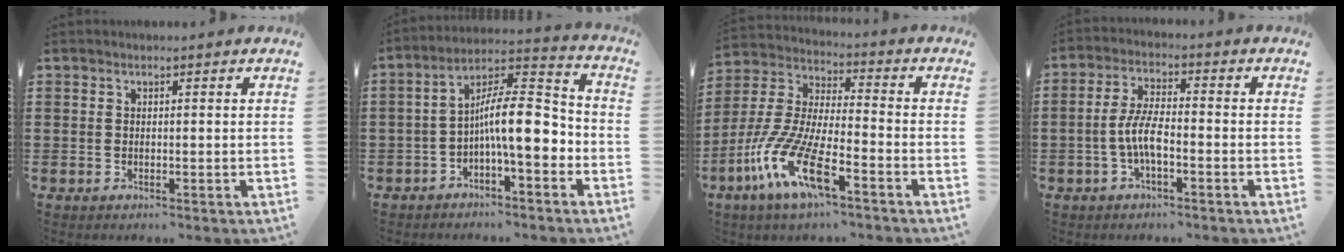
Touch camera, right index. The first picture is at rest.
{"total": 10.7, "force": [-2.2, 3.1, 10.0], "torque": [-0.162, -0.003, -0.042]}
{"total": 12.1, "force": [-7.3, 2.7, 9.2], "torque": [-0.229, -0.017, -0.151]}
{"total": 5.7, "force": [-1.7, 1.7, 5.2], "torque": [-0.125, -0.006, -0.041]}